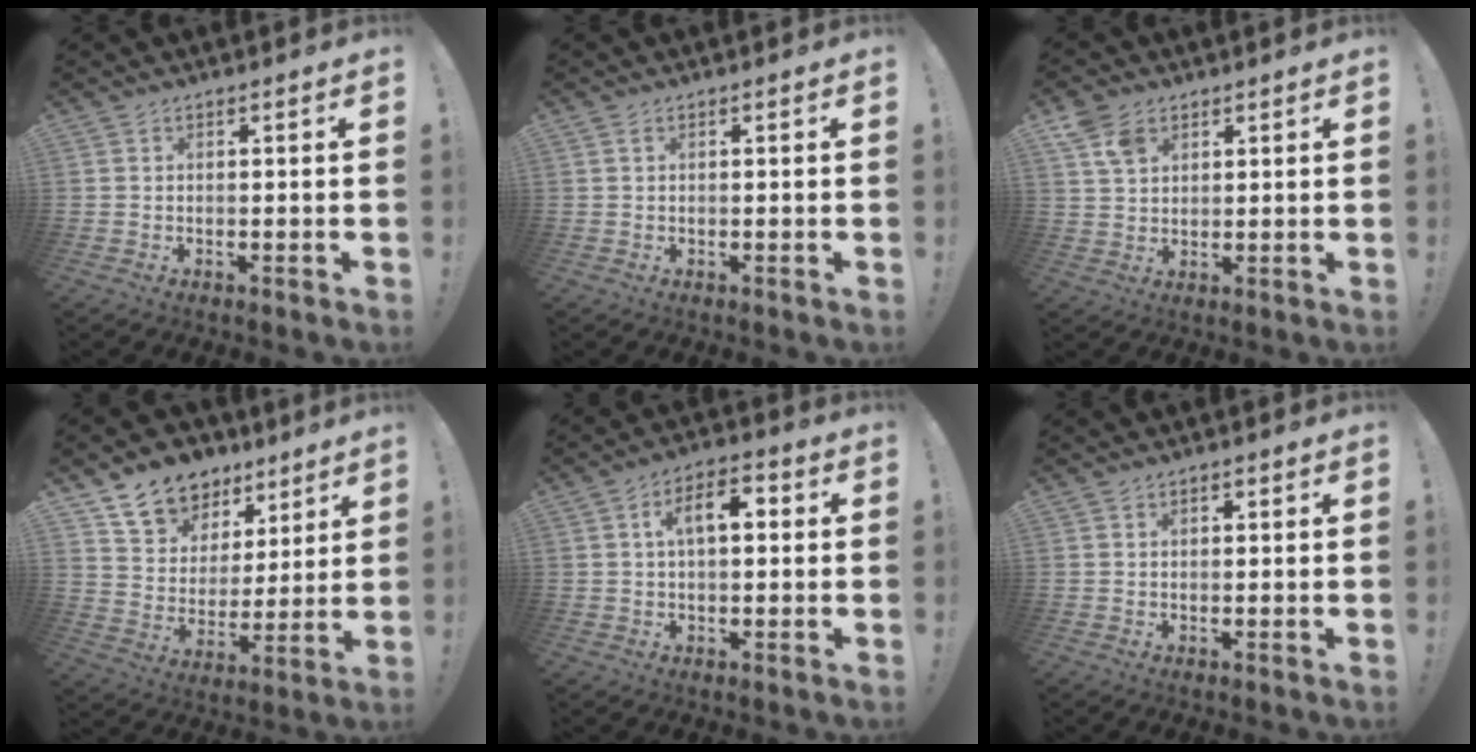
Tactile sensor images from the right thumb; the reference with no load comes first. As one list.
[{"total": 0.8, "force": [0.4, 0.4, 0.6], "torque": [-0.013, 0.001, 0.007]}, {"total": 6.9, "force": [3.7, 4.7, 3.4], "torque": [-0.060, -0.004, 0.075]}, {"total": 11.8, "force": [8.2, 8.1, 2.5], "torque": [-0.045, -0.059, 0.157]}, {"total": 8.4, "force": [1.3, 4.2, 7.1], "torque": [-0.111, 0.011, 0.018]}, {"total": 0.5, "force": [0.1, 0.4, 0.4], "torque": [-0.015, 0.006, 0.002]}]